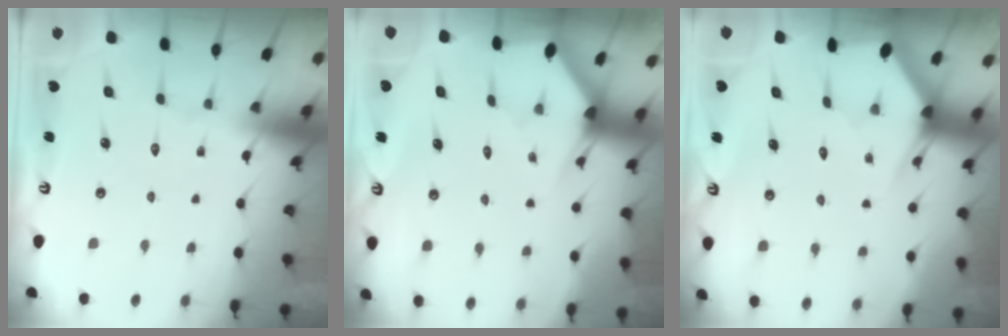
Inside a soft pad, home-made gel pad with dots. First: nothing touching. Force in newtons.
{"total": 2.4, "press": 2.4, "slide": 0.2}
{"total": 2.9, "press": 2.9, "slide": 0.0}